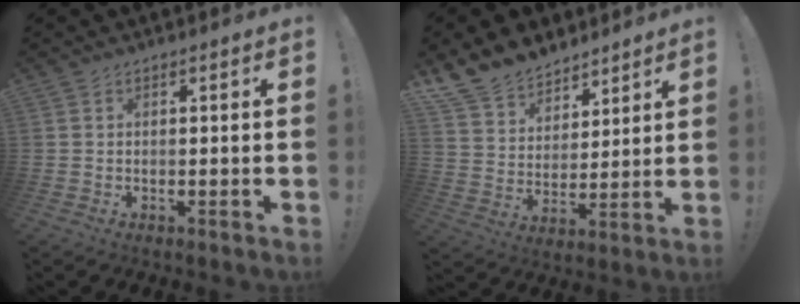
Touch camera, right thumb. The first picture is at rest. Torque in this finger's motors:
{"motor_torque": [0.12, 0.25, 0.76, 0.70, 0.06]}